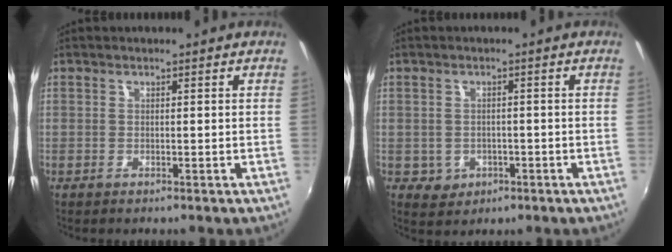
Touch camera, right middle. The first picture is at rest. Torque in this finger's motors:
{"motor_torque": [-0.16, -0.08, -0.03, -0.01]}